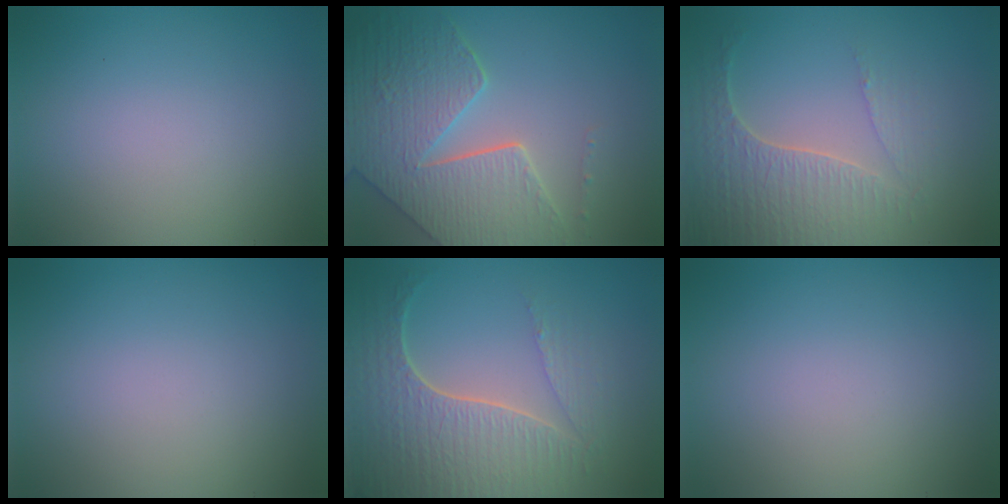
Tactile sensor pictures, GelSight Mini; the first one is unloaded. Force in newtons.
{"total": 8.3, "press": 6.1, "slide": 5.6}
{"total": 4.2, "press": 4.0, "slide": 1.3}
{"total": 0.0}
{"total": 6.4, "press": 5.0, "slide": 4.0}
{"total": 0.0}